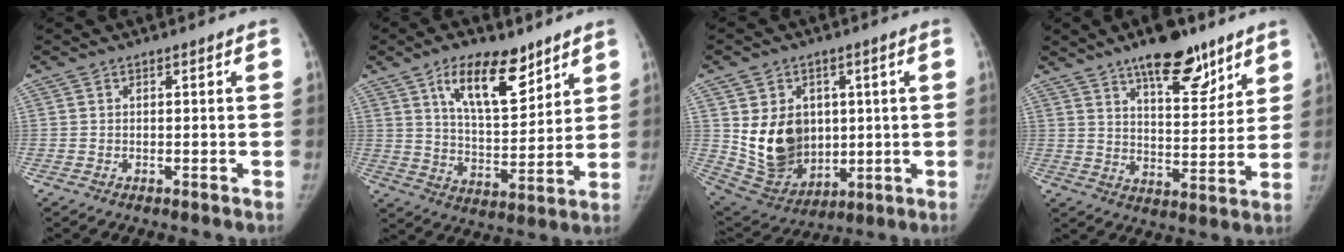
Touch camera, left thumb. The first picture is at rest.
{"total": 14.2, "force": [8.4, 6.4, 9.6], "torque": [-0.126, -0.047, 0.147]}
{"total": 15.0, "force": [1.9, 11.8, 9.0], "torque": [-0.112, -0.018, 0.066]}
{"total": 14.4, "force": [9.7, 5.5, 9.1], "torque": [-0.097, -0.055, 0.152]}